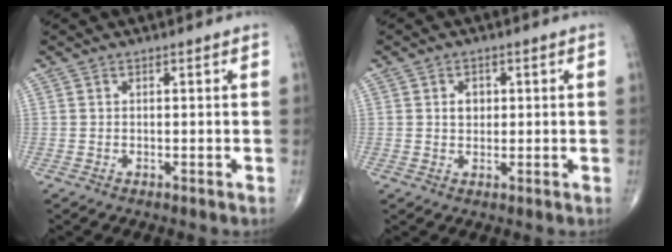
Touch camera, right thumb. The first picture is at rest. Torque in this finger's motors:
{"motor_torque": [0.23, 0.74, 0.42, 0.02, 0.02]}